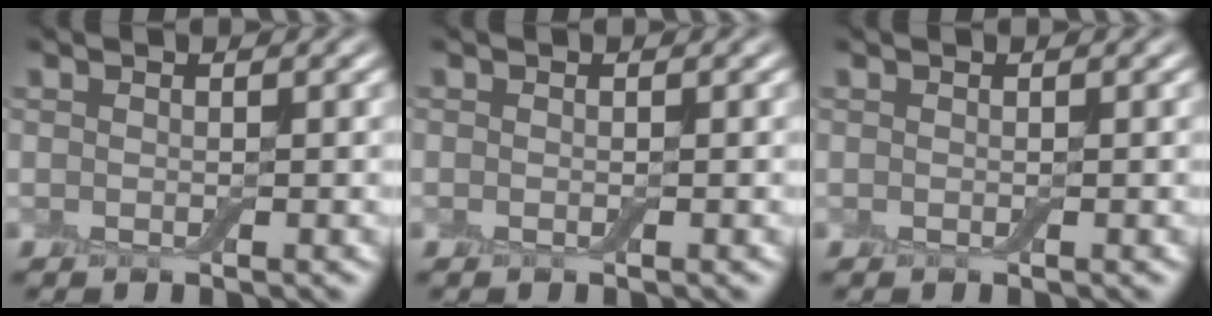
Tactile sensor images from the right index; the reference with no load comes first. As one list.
[{"total": 0.0}, {"total": 0.0}]